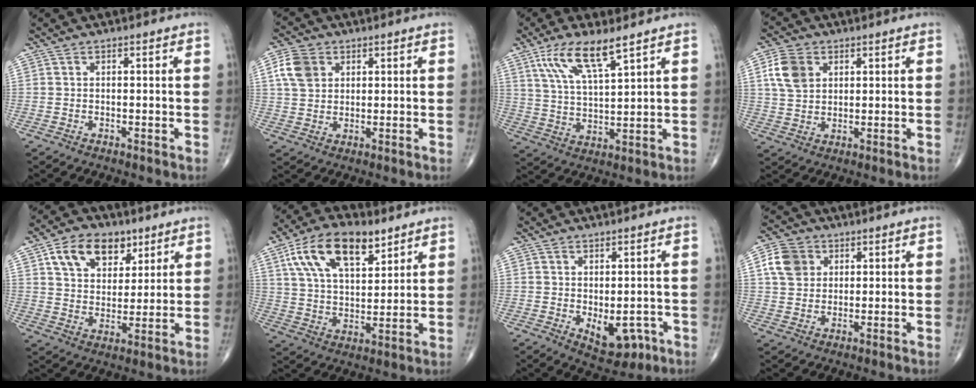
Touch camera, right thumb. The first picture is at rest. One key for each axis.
{"total": 7.0, "fx": 2.4, "fy": 5.3, "fz": 3.8, "tx": -0.062, "ty": 0.001, "tz": 0.044}
{"total": 10.5, "fx": 6.3, "fy": 2.7, "fz": 7.9, "tx": -0.152, "ty": -0.025, "tz": 0.130}
{"total": 7.6, "fx": 2.6, "fy": 5.5, "fz": 4.5, "tx": -0.075, "ty": -0.004, "tz": 0.050}
{"total": 13.1, "fx": 6.4, "fy": 8.8, "fz": 7.3, "tx": -0.090, "ty": -0.020, "tz": 0.114}
{"total": 16.7, "fx": 8.6, "fy": 8.4, "fz": 11.6, "tx": -0.183, "ty": -0.021, "tz": 0.155}
{"total": 7.1, "fx": -2.0, "fy": 4.2, "fz": 5.4, "tx": -0.049, "ty": 0.000, "tz": -0.013}
{"total": 7.5, "fx": 2.4, "fy": 6.1, "fz": 3.6, "tx": -0.049, "ty": 0.001, "tz": 0.041}